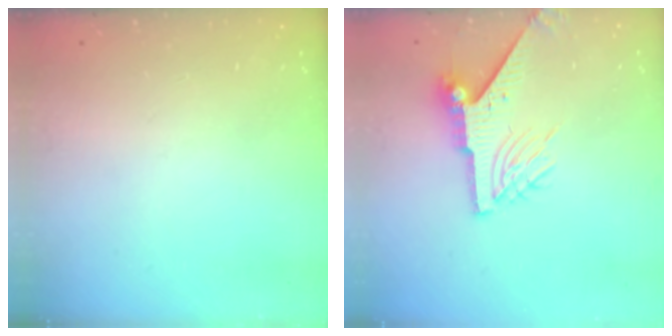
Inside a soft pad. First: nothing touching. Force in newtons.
{"total": 9.0, "press": 9.0, "slide": 0.8}